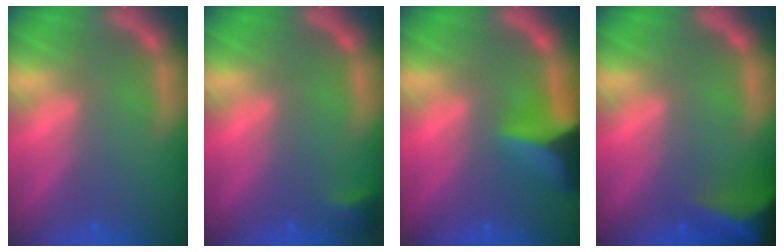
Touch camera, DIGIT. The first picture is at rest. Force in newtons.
{"total": 1.4}
{"total": 7.0}
{"total": 9.5}